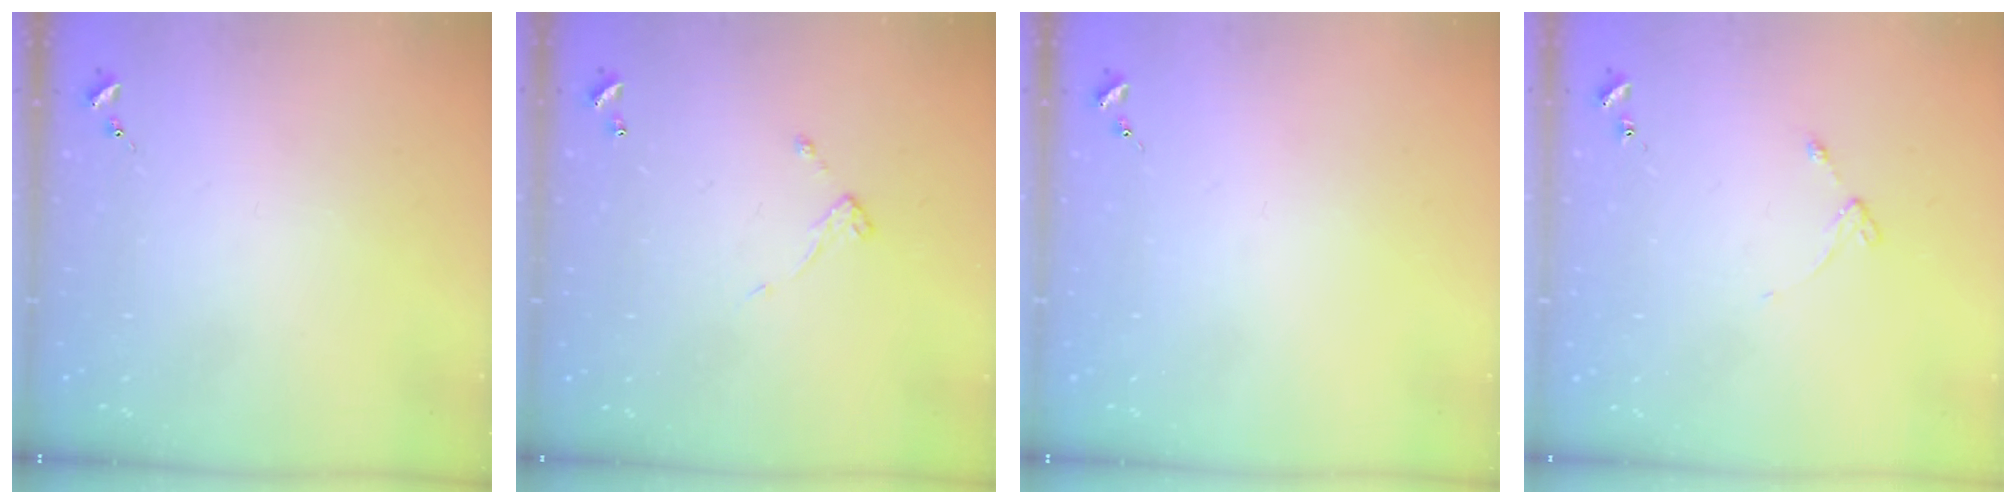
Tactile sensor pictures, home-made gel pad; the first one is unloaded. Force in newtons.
{"total": 4.5, "press": 4.5, "slide": 0.5}
{"total": 0.0}
{"total": 4.0, "press": 3.9, "slide": 0.5}